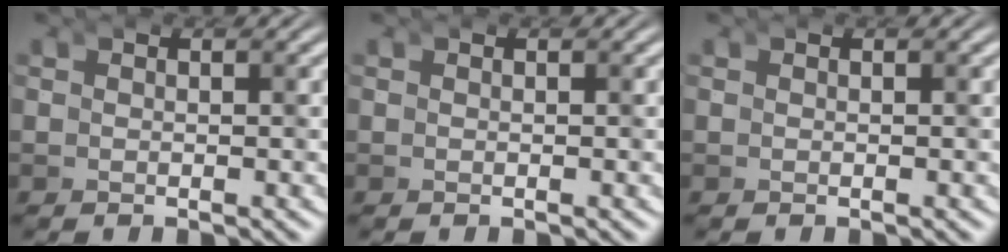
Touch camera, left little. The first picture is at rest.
{"total": 0.0}
{"total": 0.0}